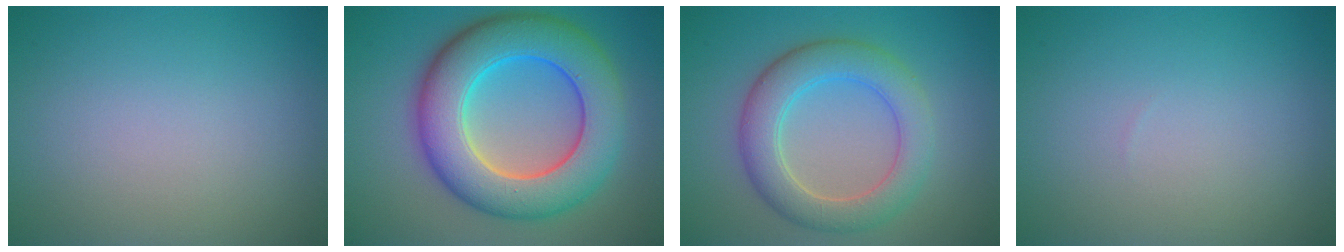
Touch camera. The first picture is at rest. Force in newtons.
{"total": 10.9, "press": 10.8, "slide": 0.6}
{"total": 5.6, "press": 5.6, "slide": 0.3}
{"total": 0.0}